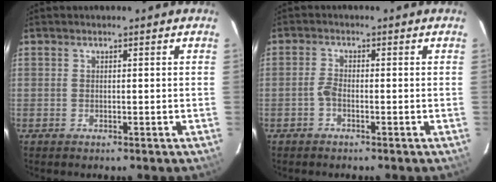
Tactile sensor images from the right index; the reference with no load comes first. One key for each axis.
{"total": 1.7, "fx": -1.0, "fy": 0.6, "fz": 1.2, "tx": -0.030, "ty": 0.005, "tz": -0.023}